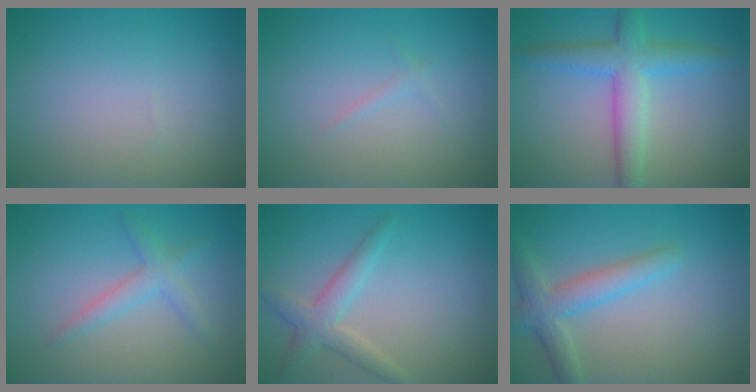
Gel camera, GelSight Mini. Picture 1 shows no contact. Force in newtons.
{"total": 0.6, "press": 0.6, "slide": 0.1}
{"total": 4.7, "press": 4.7, "slide": 0.1}
{"total": 2.3, "press": 2.3, "slide": 0.1}
{"total": 2.8, "press": 2.8, "slide": 0.1}
{"total": 3.6, "press": 3.6, "slide": 0.0}